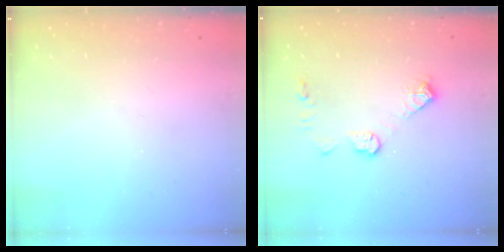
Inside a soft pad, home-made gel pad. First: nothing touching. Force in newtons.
{"total": 8.6, "press": 8.6, "slide": 0.4}